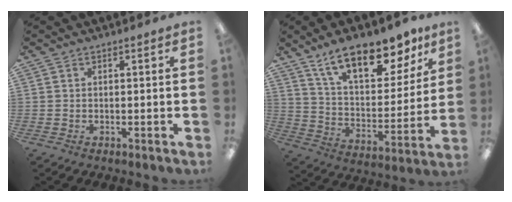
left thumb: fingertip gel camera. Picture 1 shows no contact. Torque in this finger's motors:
{"motor_torque": [0.58, 0.43, 1.44, -1.34, 0.26]}